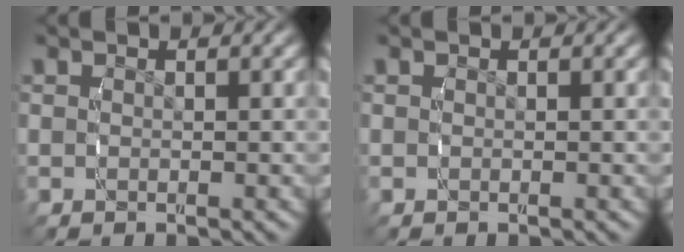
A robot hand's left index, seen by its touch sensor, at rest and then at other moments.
{"total": 0.0}